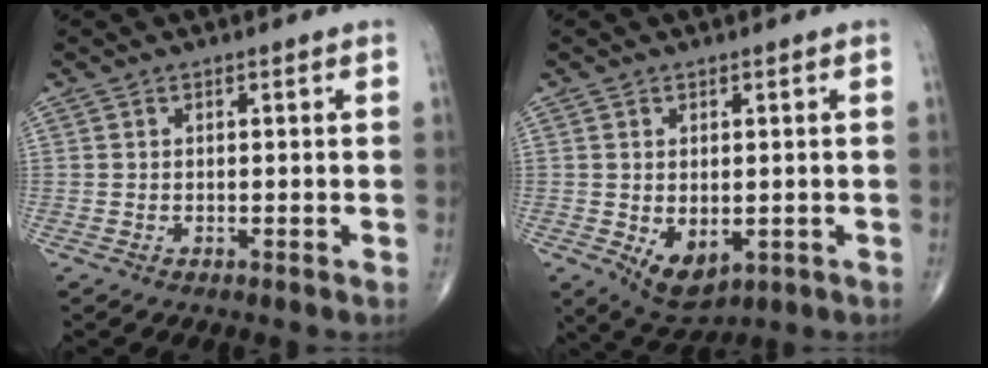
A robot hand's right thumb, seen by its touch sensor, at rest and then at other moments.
{"total": 7.1, "force": [-1.4, 4.3, 5.5], "torque": [-0.074, -0.012, -0.005]}